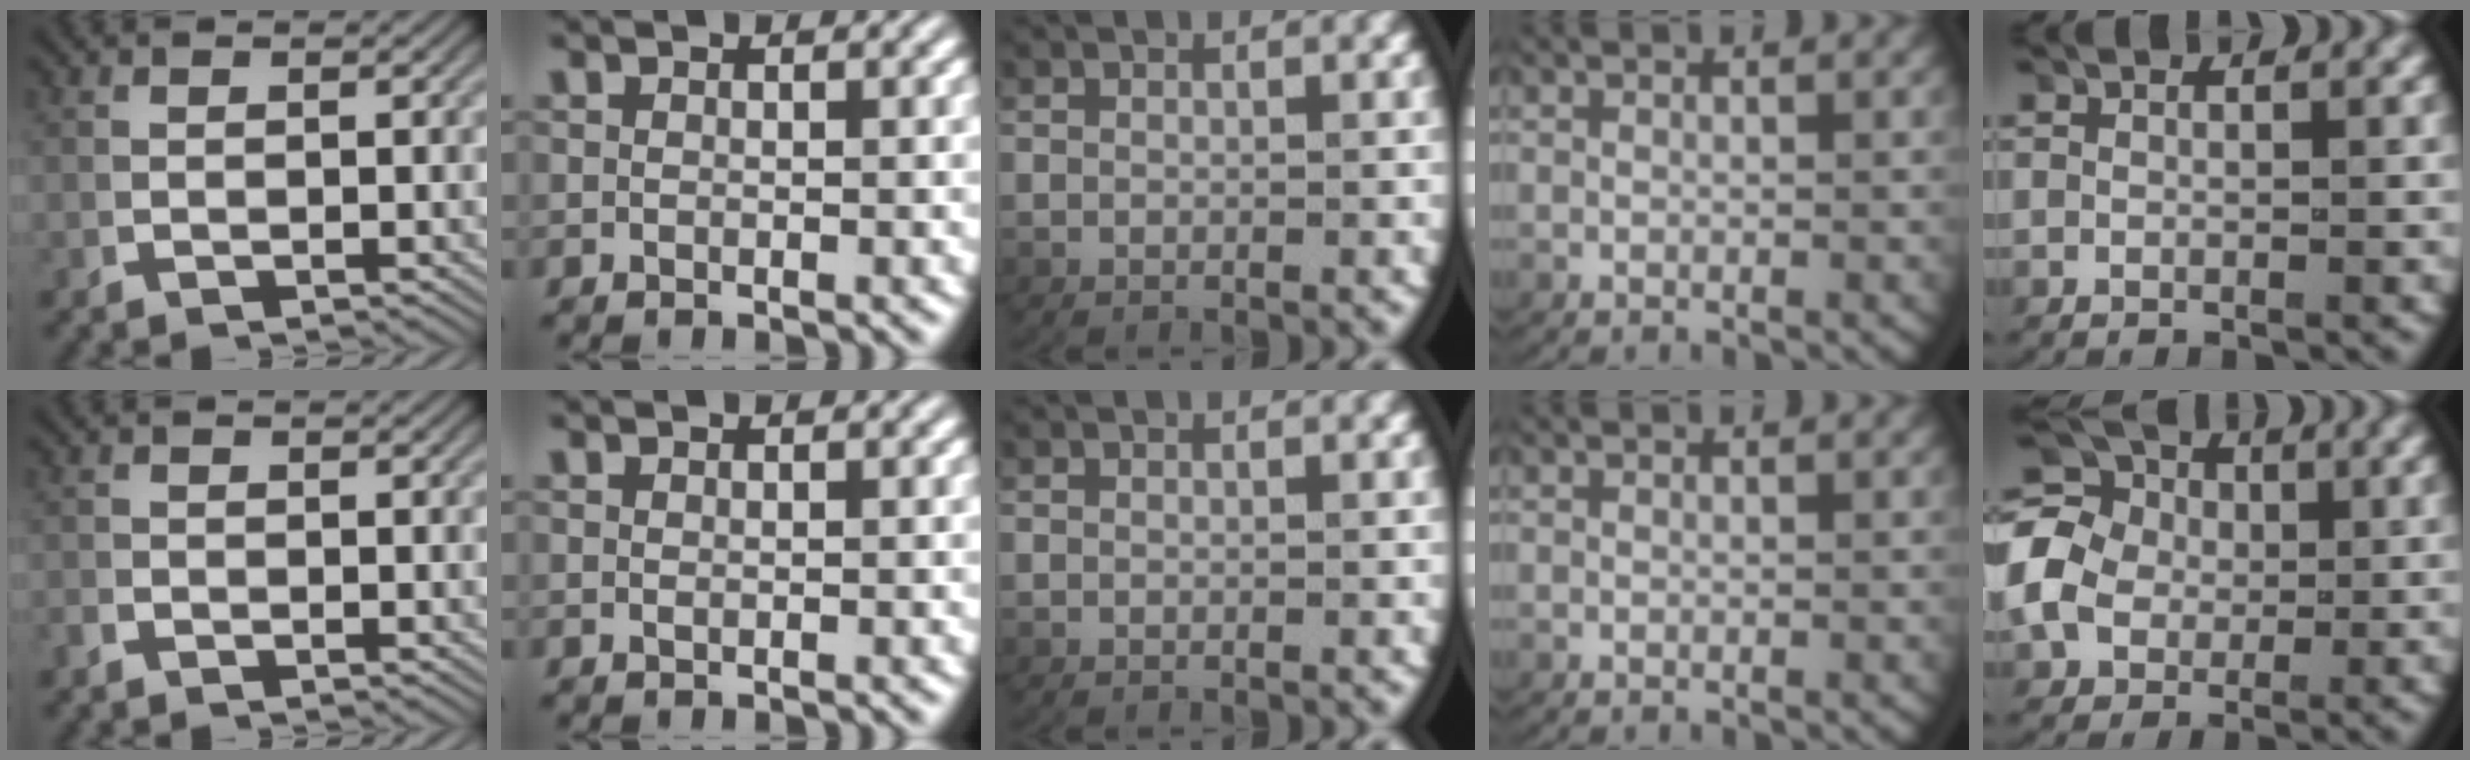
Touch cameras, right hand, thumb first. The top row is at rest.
{"thumb": {"total": 0.5, "force": [-0.5, 0.0, 0.0], "torque": [0.005, -0.003, -0.012]}, "little": {"total": 8.2, "force": [0.9, 7.2, 3.8], "torque": [-0.085, -0.004, 0.008]}}